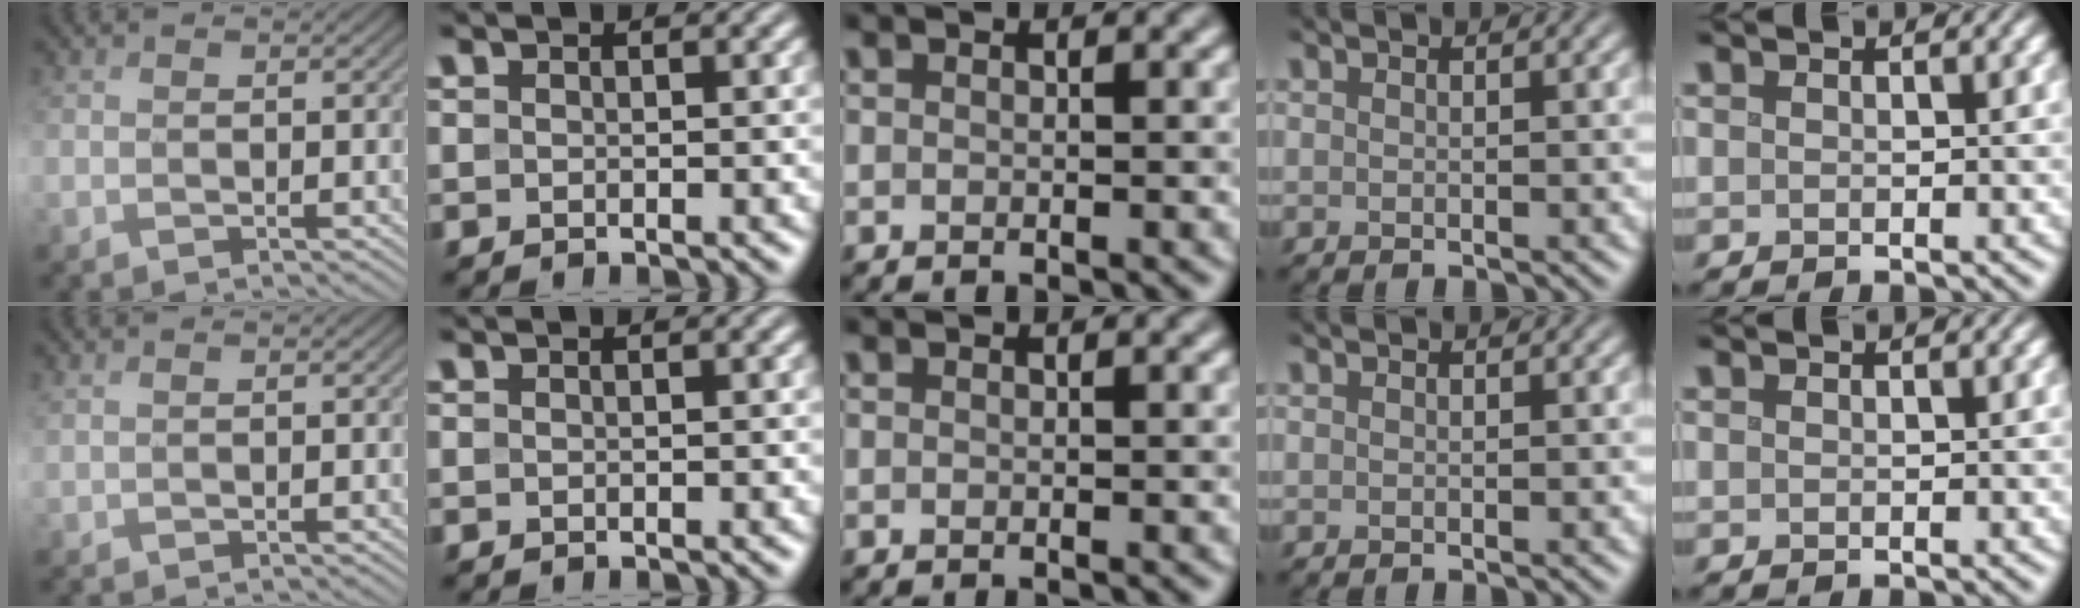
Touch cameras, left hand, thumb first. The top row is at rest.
{"thumb": {"total": 0.7, "force": [0.6, 0.2, 0.3], "torque": [-0.013, 0.001, 0.014]}}